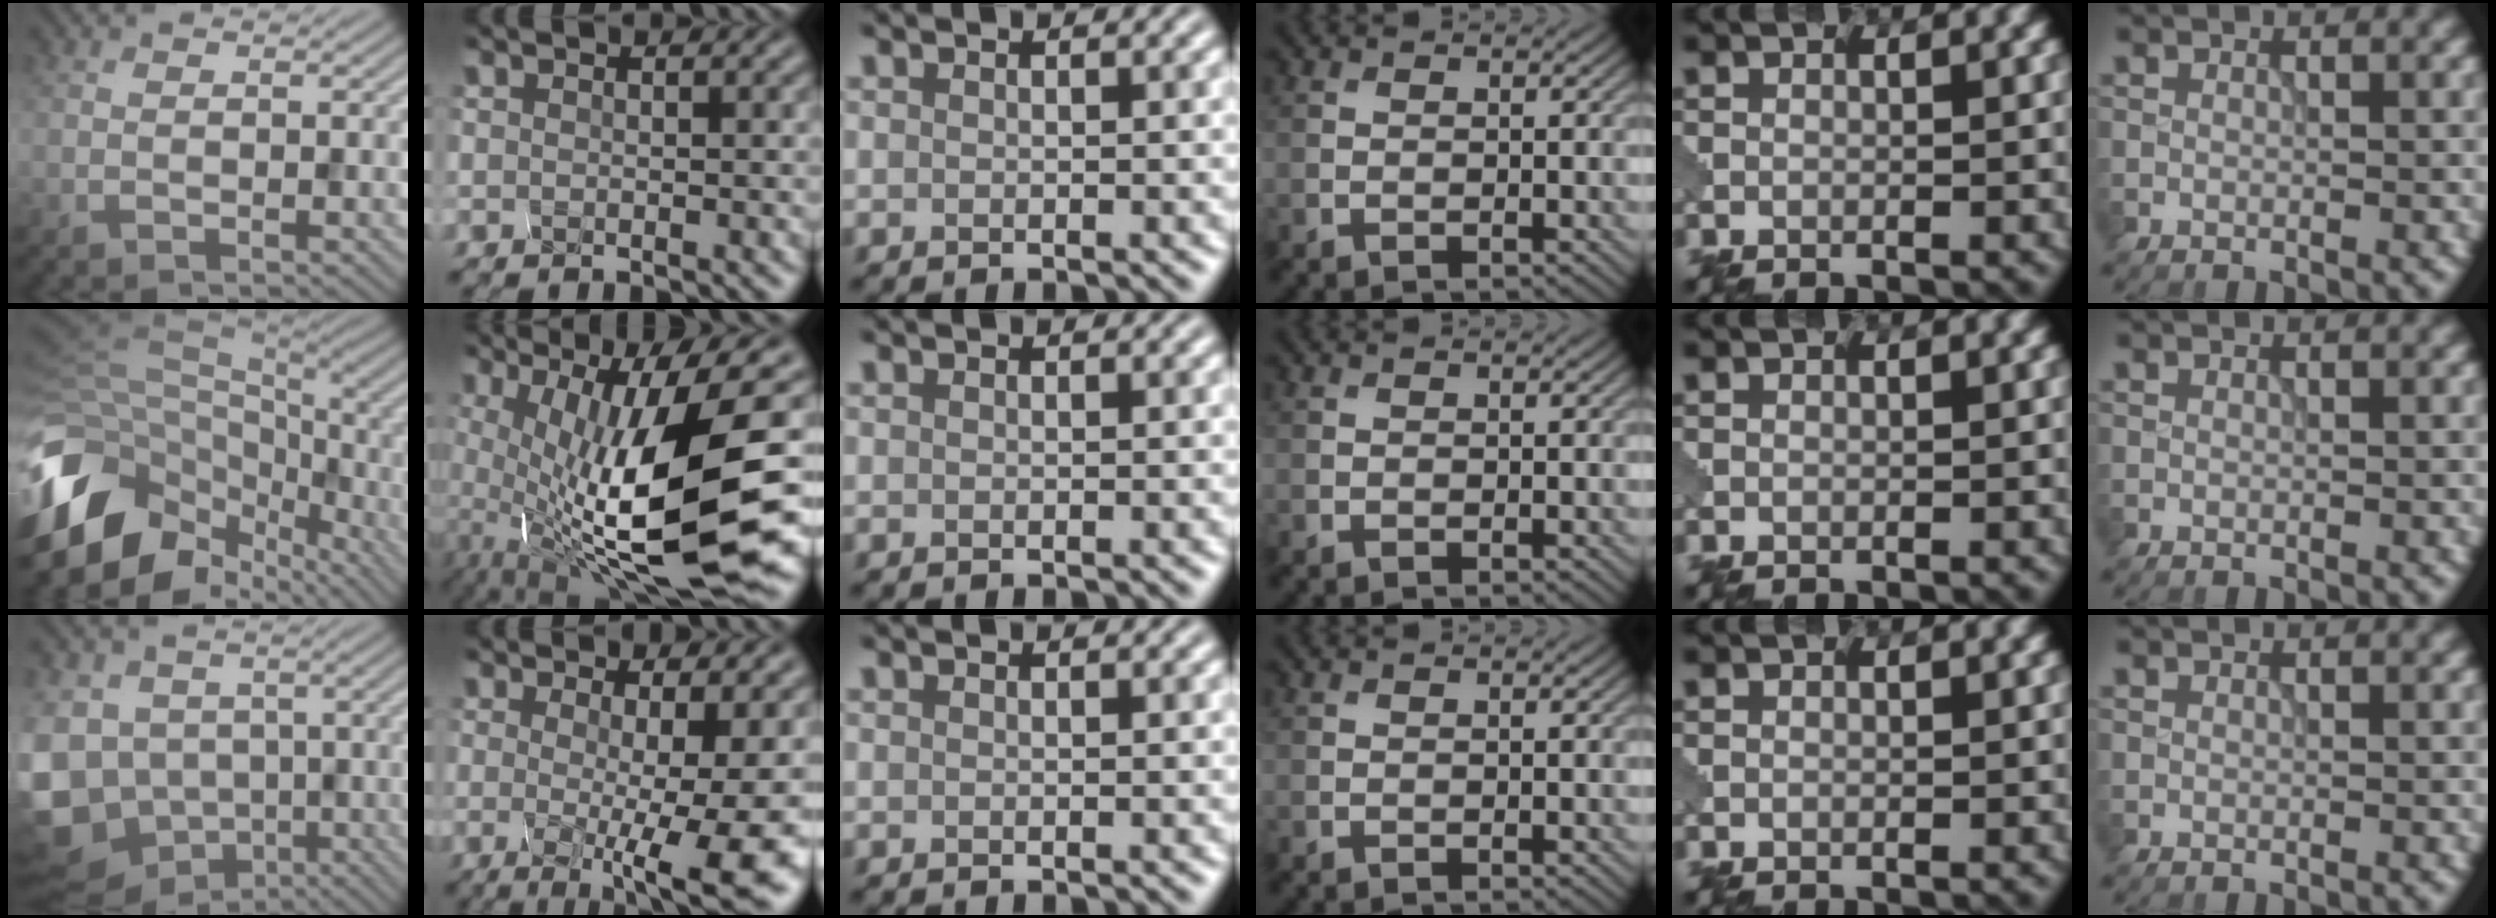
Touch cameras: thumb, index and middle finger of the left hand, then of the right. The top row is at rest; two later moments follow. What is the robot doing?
{"motion": "squeeze", "object": "hand grip exerciser"}